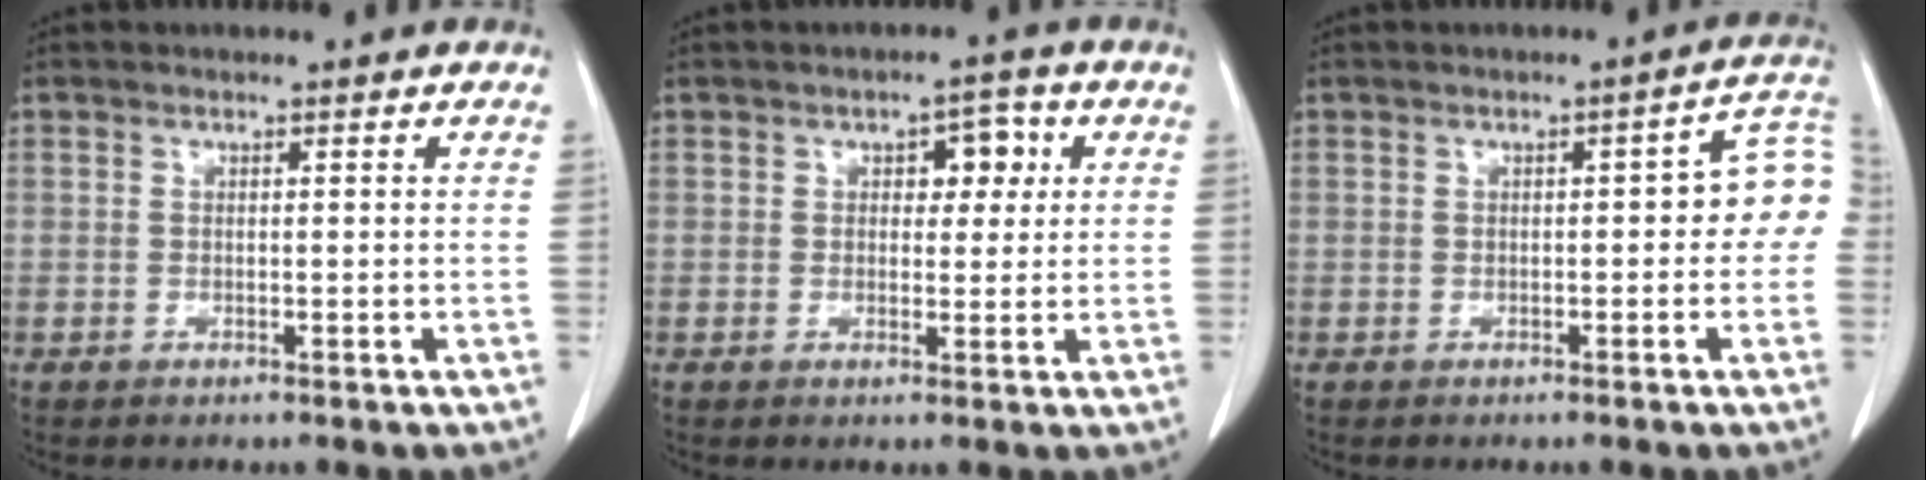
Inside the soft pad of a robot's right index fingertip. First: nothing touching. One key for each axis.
{"total": 4.2, "fx": 1.3, "fy": 2.3, "fz": 3.2, "tx": -0.038, "ty": 0.013, "tz": 0.018}
{"total": 6.7, "fx": 0.0, "fy": 2.3, "fz": 6.3, "tx": -0.072, "ty": 0.033, "tz": 0.000}